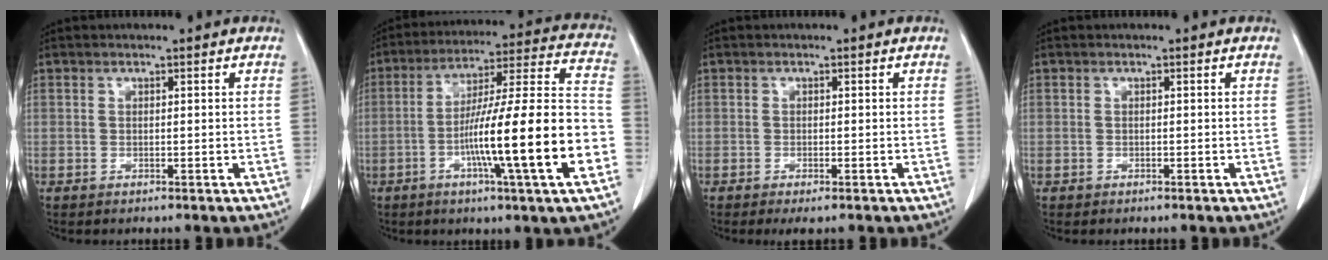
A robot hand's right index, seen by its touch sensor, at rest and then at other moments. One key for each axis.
{"total": 20.4, "fx": -6.2, "fy": 0.0, "fz": 19.4, "tx": -0.285, "ty": 0.004, "tz": -0.102}
{"total": 1.8, "fx": -1.2, "fy": 0.3, "fz": 1.3, "tx": -0.018, "ty": -0.006, "tz": -0.017}
{"total": 0.0}